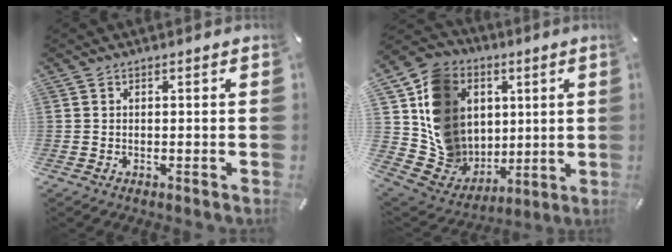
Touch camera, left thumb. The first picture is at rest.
{"total": 16.5, "force": [2.9, 15.3, 5.4], "torque": [-0.075, -0.025, 0.078]}